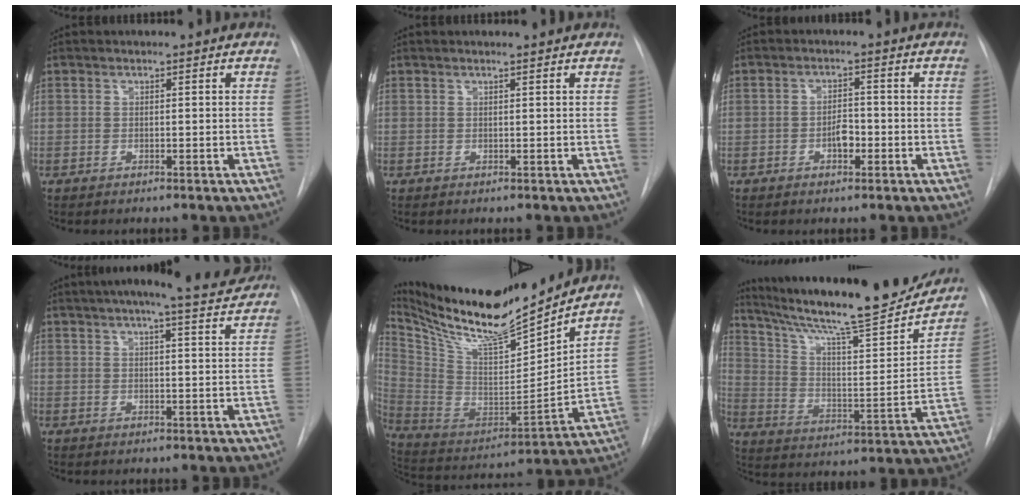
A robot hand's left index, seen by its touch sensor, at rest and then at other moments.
{"total": 1.4, "force": [1.3, -0.2, 0.4], "torque": [-0.008, 0.007, 0.019]}
{"total": 2.7, "force": [-1.2, 1.4, 2.0], "torque": [-0.029, 0.005, -0.019]}
{"total": 12.5, "force": [11.0, 0.6, 5.8], "torque": [-0.093, 0.006, 0.136]}
{"total": 24.2, "force": [20.9, 2.7, 11.7], "torque": [-0.235, -0.024, 0.358]}
{"total": 25.8, "force": [22.5, 2.4, 12.3], "torque": [-0.209, -0.046, 0.328]}